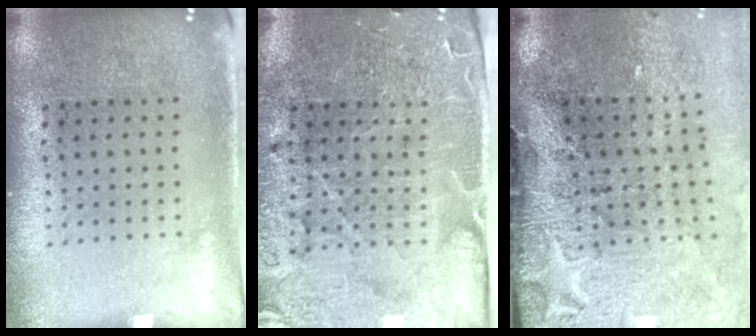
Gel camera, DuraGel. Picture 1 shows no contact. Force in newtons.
{"total": 3.6, "press": 3.6, "slide": 0.6}
{"total": 4.8, "press": 3.8, "slide": 2.9}